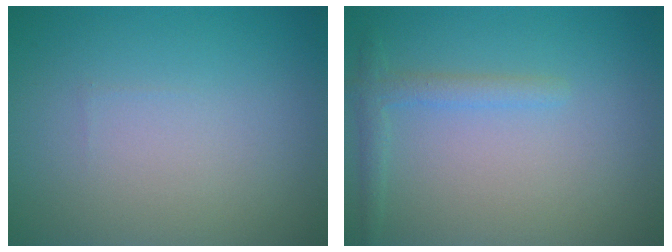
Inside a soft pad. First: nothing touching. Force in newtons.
{"total": 1.7, "press": 1.7, "slide": 0.1}